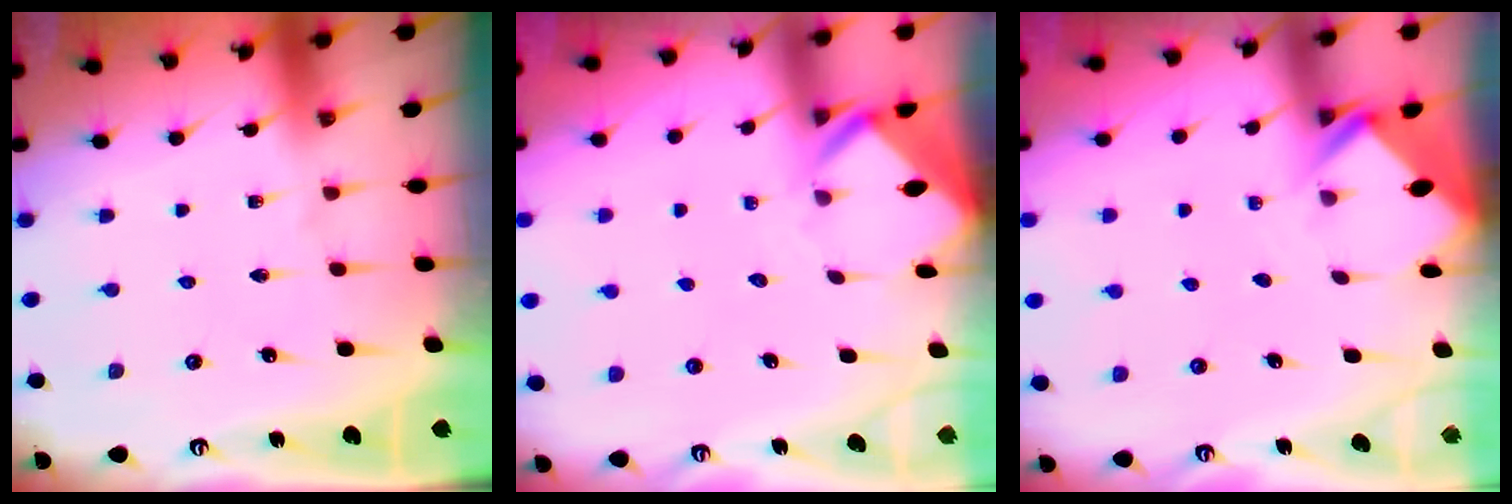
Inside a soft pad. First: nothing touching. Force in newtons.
{"total": 2.5, "press": 2.5, "slide": 0.1}
{"total": 2.7, "press": 2.7, "slide": 0.2}